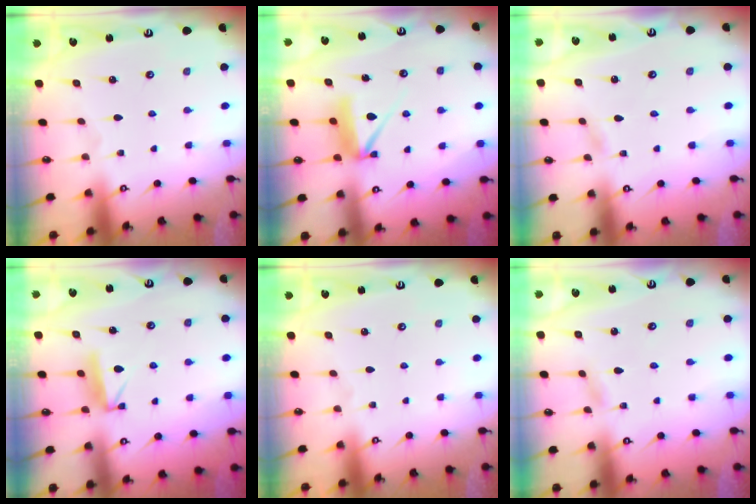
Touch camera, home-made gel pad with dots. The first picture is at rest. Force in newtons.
{"total": 8.1, "press": 8.1, "slide": 0.1}
{"total": 1.4, "press": 1.4, "slide": 0.2}
{"total": 8.0, "press": 8.0, "slide": 0.6}
{"total": 0.0}
{"total": 2.4, "press": 2.3, "slide": 0.3}